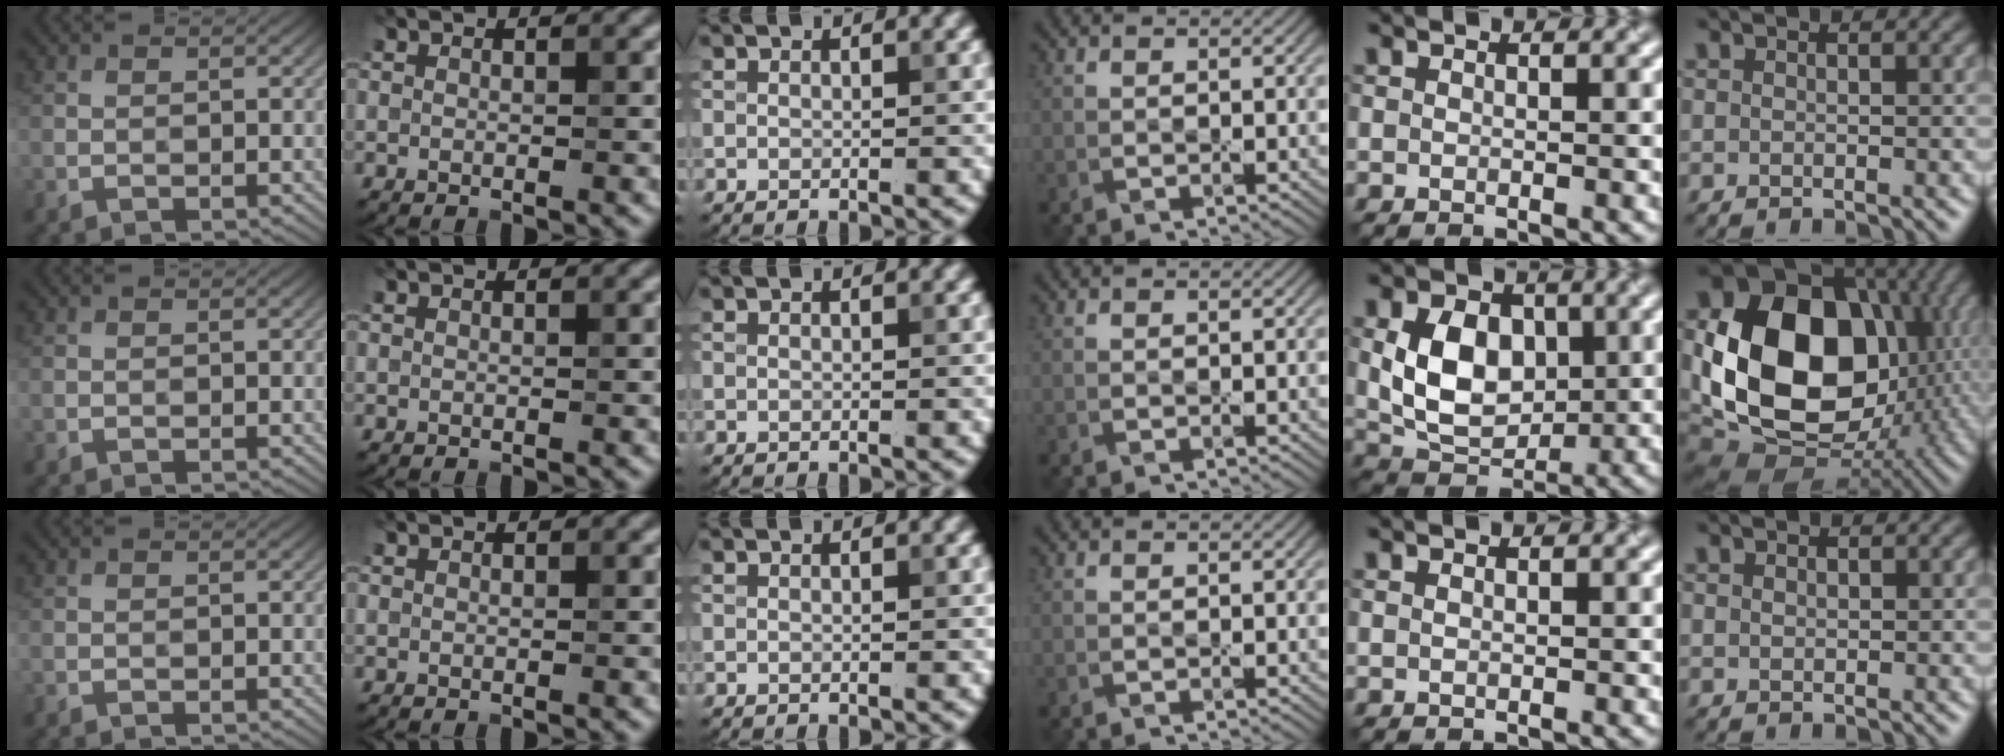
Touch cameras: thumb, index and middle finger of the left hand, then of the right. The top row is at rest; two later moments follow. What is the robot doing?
{"motion": "press", "object": "small bumper sticker"}